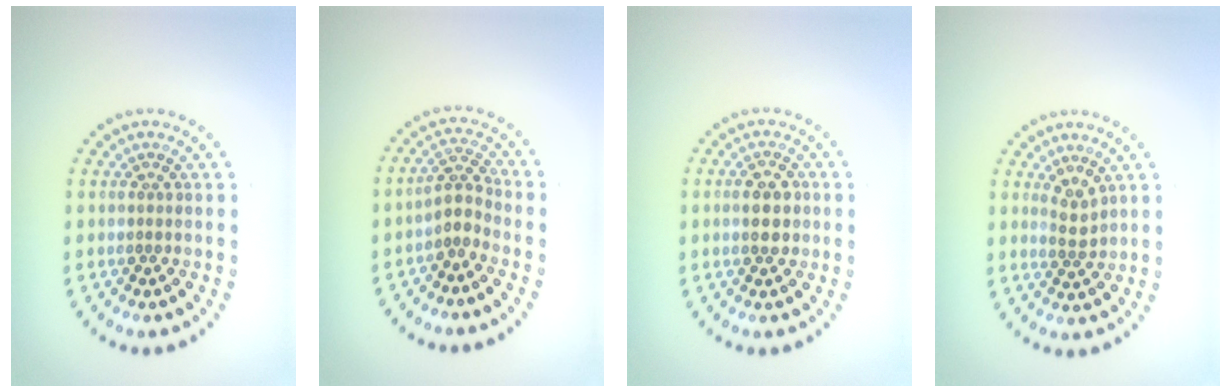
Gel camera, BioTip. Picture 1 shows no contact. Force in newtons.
{"total": 2.2, "press": 1.6, "slide": 1.5}
{"total": 2.7, "press": 2.7, "slide": 0.1}
{"total": 1.7, "press": 1.4, "slide": 1.1}